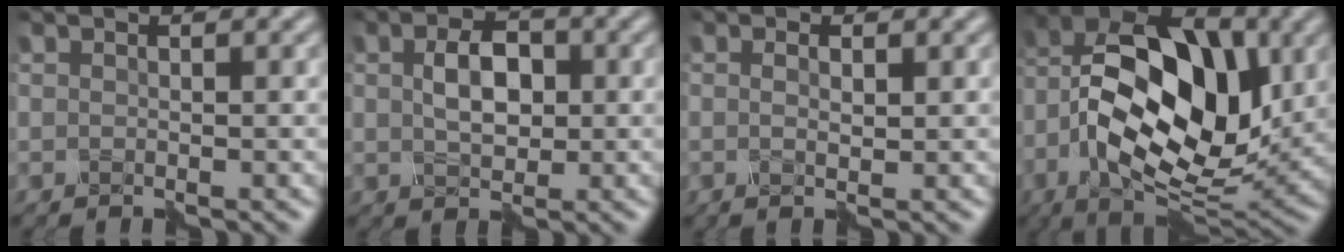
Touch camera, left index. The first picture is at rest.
{"total": 3.7, "force": [0.3, 2.4, 2.8], "torque": [-0.057, 0.004, 0.003]}
{"total": 1.0, "force": [0.1, 0.4, 0.9], "torque": [-0.017, -0.002, 0.001]}
{"total": 13.4, "force": [-0.7, 7.8, 10.9], "torque": [-0.183, 0.018, -0.024]}